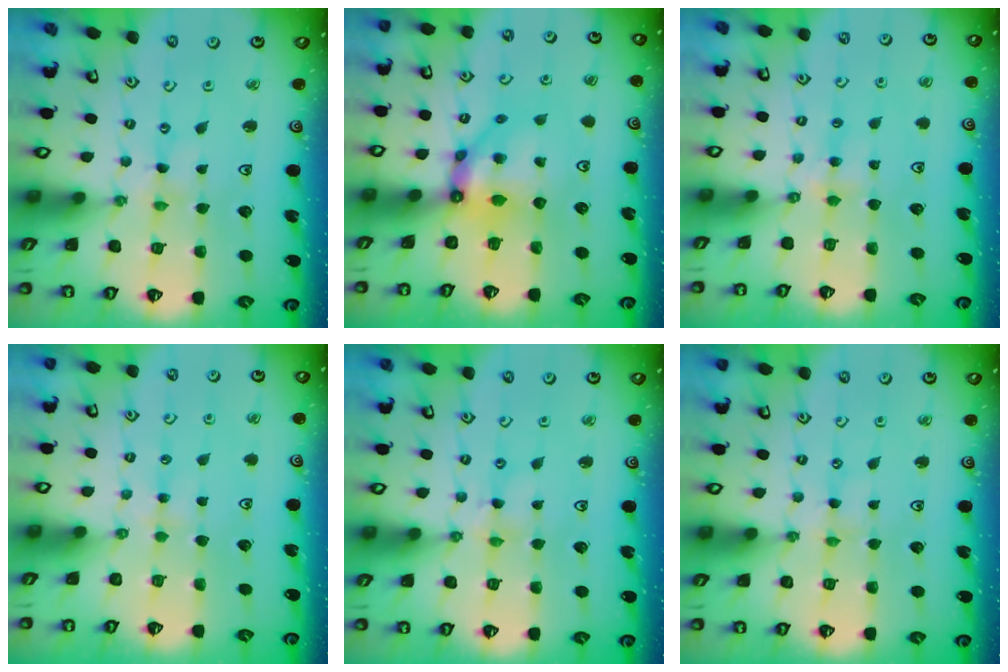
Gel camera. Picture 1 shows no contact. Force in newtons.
{"total": 9.0, "press": 8.9, "slide": 1.2}
{"total": 3.8, "press": 3.7, "slide": 0.4}
{"total": 2.8, "press": 2.7, "slide": 0.5}
{"total": 2.8, "press": 2.8, "slide": 0.3}
{"total": 1.3, "press": 1.3, "slide": 0.3}